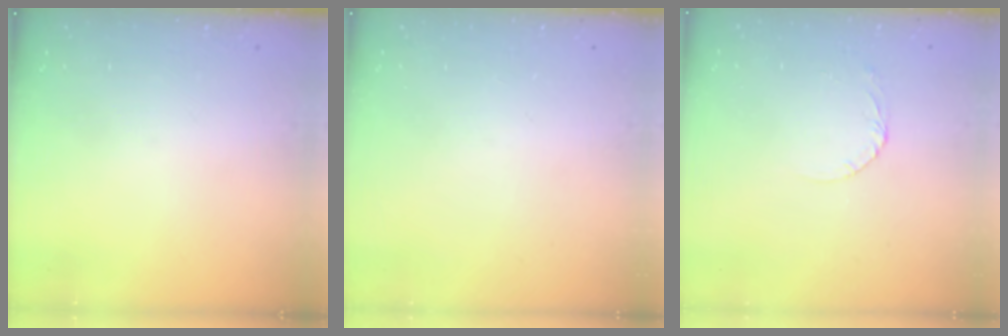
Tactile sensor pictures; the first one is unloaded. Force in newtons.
{"total": 0.0}
{"total": 2.6, "press": 2.6, "slide": 0.1}